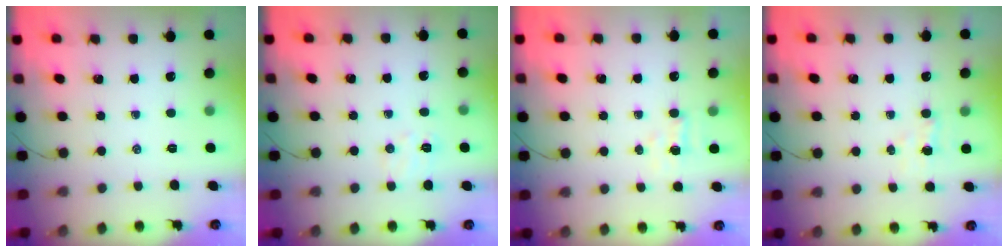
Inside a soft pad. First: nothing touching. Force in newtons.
{"total": 5.7, "press": 5.6, "slide": 1.3}
{"total": 2.7, "press": 2.6, "slide": 0.7}
{"total": 3.5, "press": 3.4, "slide": 0.9}